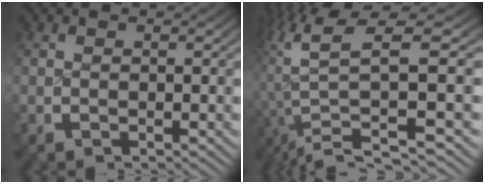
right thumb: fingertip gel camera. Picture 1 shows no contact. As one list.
[{"total": 11.6, "force": [0.1, 6.3, 9.7], "torque": [-0.202, -0.023, 0.007]}]